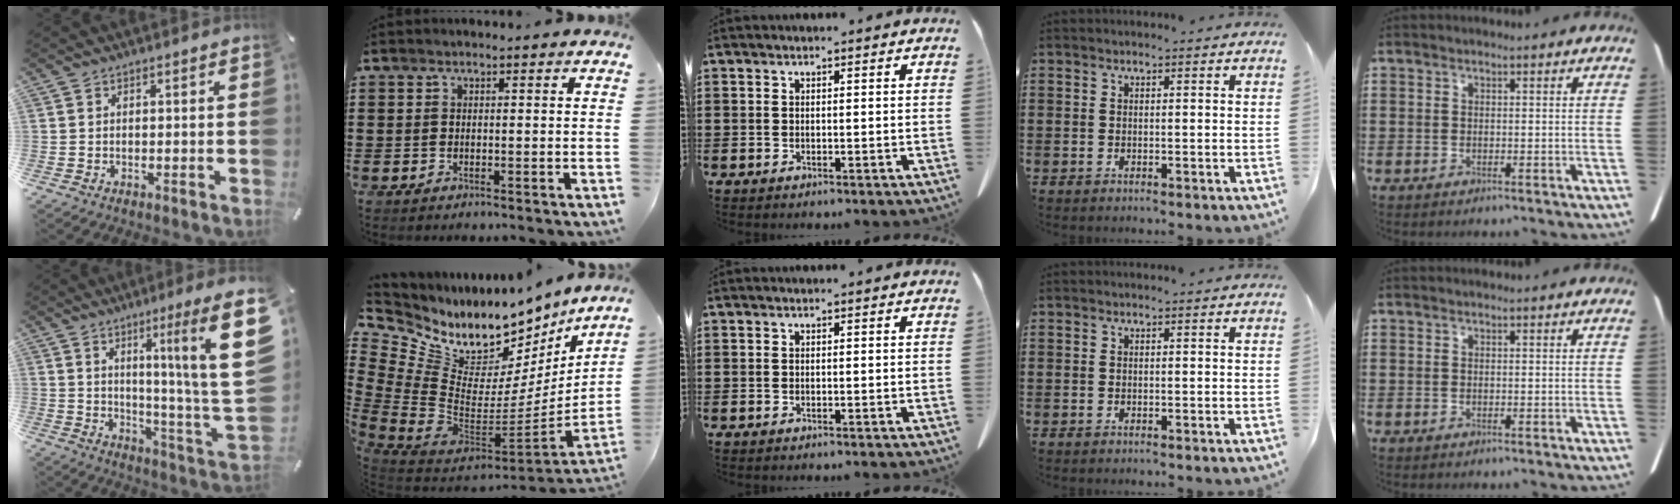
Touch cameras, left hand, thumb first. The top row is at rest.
{"thumb": {"total": 20.5, "force": [8.1, 0.7, 18.9], "torque": [-0.275, -0.078, 0.112]}, "index": {"total": 8.9, "force": [7.1, 4.6, 2.5], "torque": [-0.081, -0.088, 0.124]}}